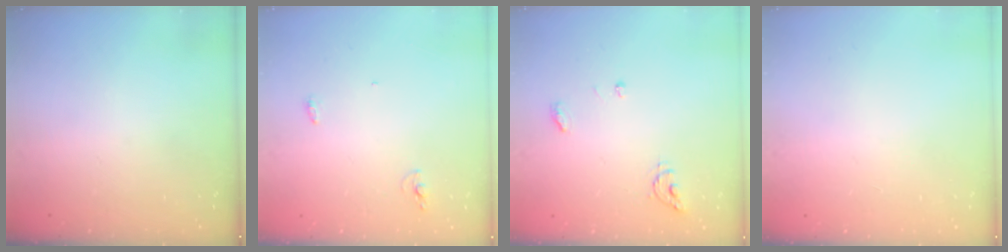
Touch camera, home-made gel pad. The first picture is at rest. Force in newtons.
{"total": 7.7, "press": 4.3, "slide": 6.3}
{"total": 5.3, "press": 5.3, "slide": 0.4}
{"total": 1.1, "press": 0.9, "slide": 0.6}